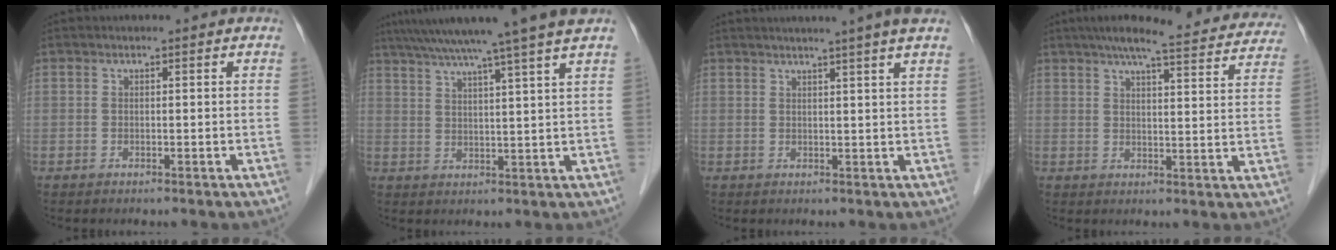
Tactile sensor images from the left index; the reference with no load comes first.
{"total": 14.1, "force": [11.4, -2.2, 7.9], "torque": [-0.131, 0.005, 0.159]}
{"total": 6.3, "force": [5.0, -1.5, 3.6], "torque": [-0.045, 0.012, 0.054]}
{"total": 22.1, "force": [19.8, 3.0, 9.4], "torque": [-0.131, 0.001, 0.236]}